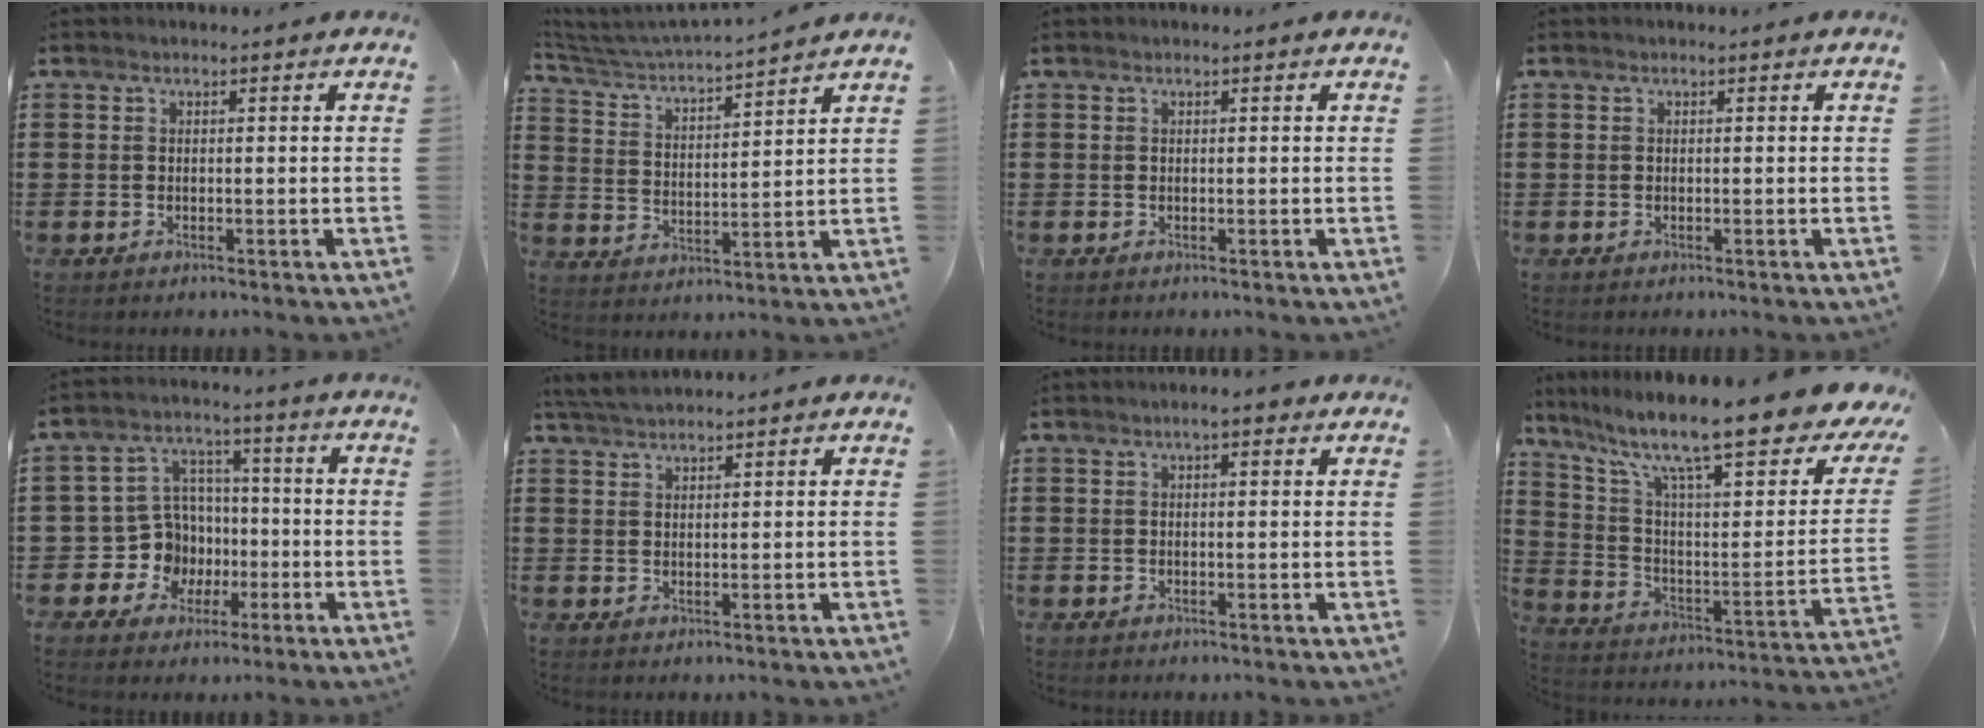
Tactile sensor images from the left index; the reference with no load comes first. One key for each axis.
{"total": 3.8, "fx": 3.7, "fy": 0.1, "fz": 0.9, "tx": -0.041, "ty": -0.030, "tz": 0.055}
{"total": 0.0}
{"total": 0.0}
{"total": 9.1, "fx": -1.2, "fy": 8.7, "fz": 2.5, "tx": -0.098, "ty": 0.005, "tz": -0.013}
{"total": 2.9, "fx": 2.7, "fy": 0.2, "fz": 0.8, "tx": -0.022, "ty": 0.001, "tz": 0.053}
{"total": 2.2, "fx": 1.3, "fy": 0.5, "fz": 1.7, "tx": -0.036, "ty": 0.006, "tz": 0.021}
{"total": 14.8, "fx": 10.9, "fy": 1.9, "fz": 9.7, "tx": -0.195, "ty": -0.086, "tz": 0.173}